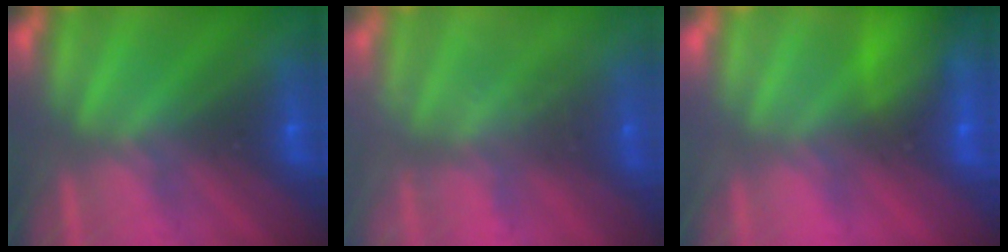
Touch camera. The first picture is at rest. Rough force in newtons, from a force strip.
{"total": 2.3}
{"total": 7.8}